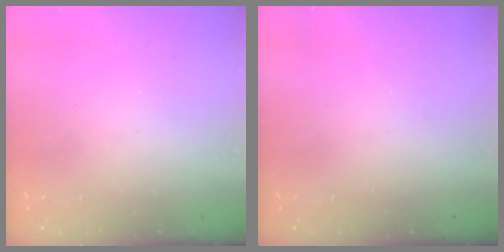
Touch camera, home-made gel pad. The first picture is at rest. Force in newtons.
{"total": 0.0}